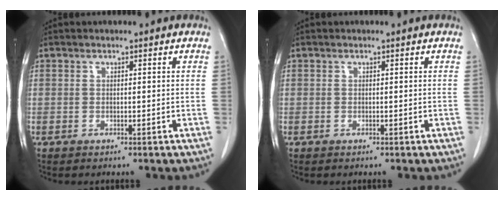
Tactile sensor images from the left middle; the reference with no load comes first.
{"total": 0.0}